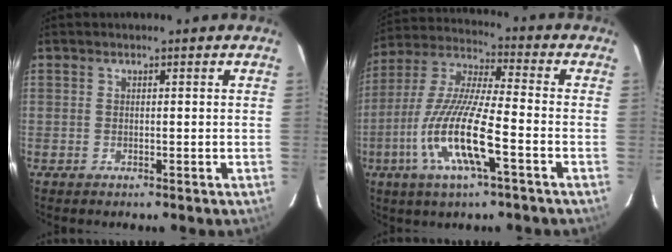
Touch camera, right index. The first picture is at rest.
{"total": 15.4, "force": [-5.9, 2.0, 14.0], "torque": [-0.292, -0.013, -0.119]}